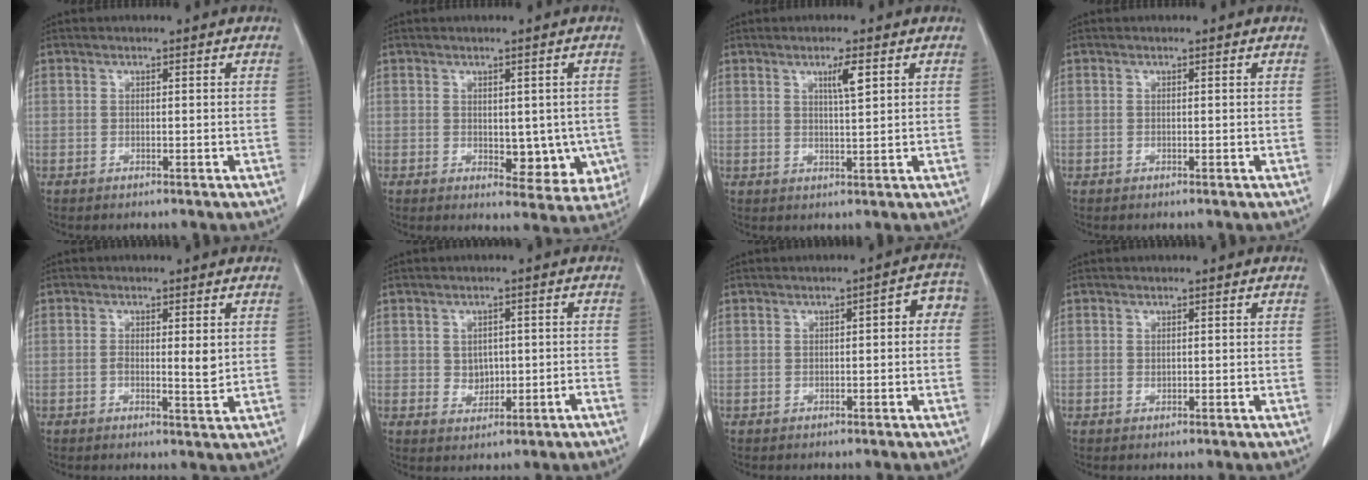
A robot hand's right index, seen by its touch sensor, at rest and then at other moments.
{"total": 7.4, "force": [-0.8, 4.2, 6.1], "torque": [-0.049, -0.006, -0.001]}
{"total": 3.3, "force": [1.6, 0.1, 2.9], "torque": [-0.051, -0.004, 0.027]}
{"total": 0.0}
{"total": 3.3, "force": [0.2, 0.8, 3.2], "torque": [-0.052, -0.005, 0.003]}
{"total": 2.7, "force": [-0.3, 2.0, 1.7], "torque": [-0.021, 0.004, 0.001]}
{"total": 3.6, "force": [0.2, 1.3, 3.4], "torque": [-0.035, 0.023, -0.003]}
{"total": 0.0}